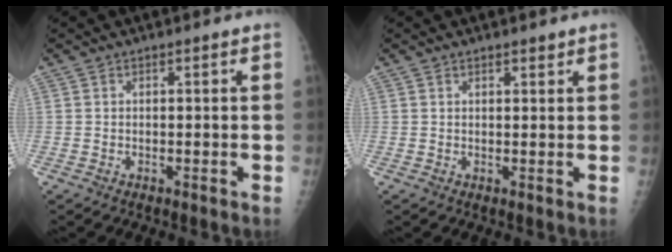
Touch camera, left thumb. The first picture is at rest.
{"total": 1.4, "force": [1.1, 0.5, 0.7], "torque": [-0.007, -0.007, 0.017]}